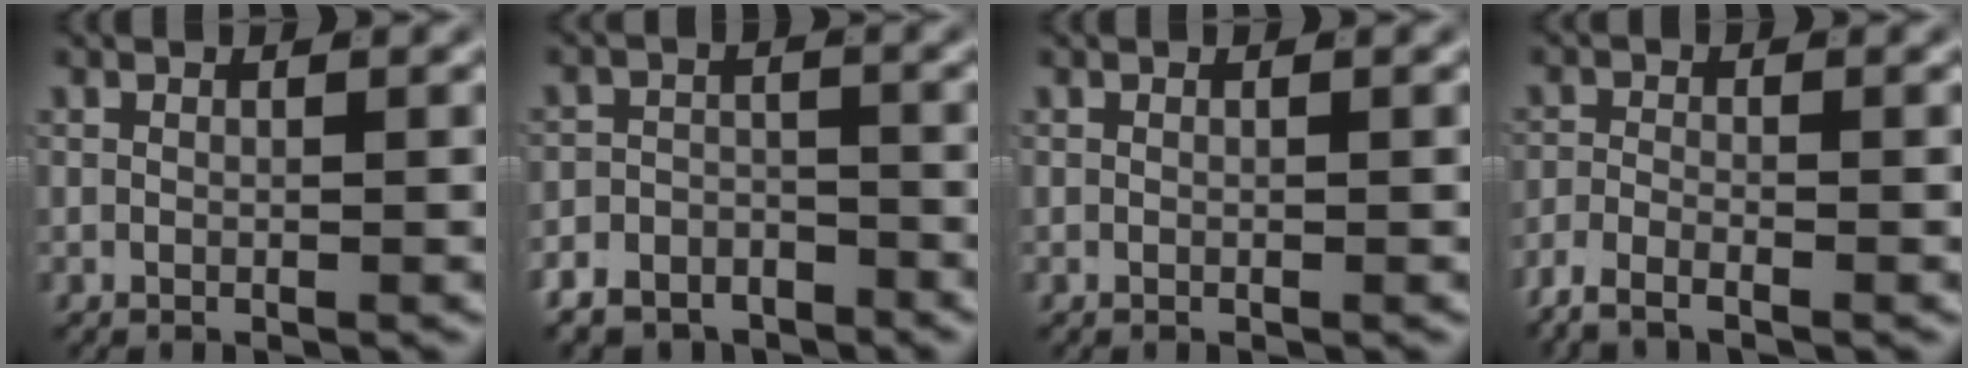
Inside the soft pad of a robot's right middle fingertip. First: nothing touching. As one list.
[{"total": 6.4, "force": [-5.1, 3.6, 1.2], "torque": [-0.002, -0.009, -0.094]}, {"total": 0.0}, {"total": 3.0, "force": [-2.5, 0.8, 1.5], "torque": [-0.030, 0.000, -0.049]}]